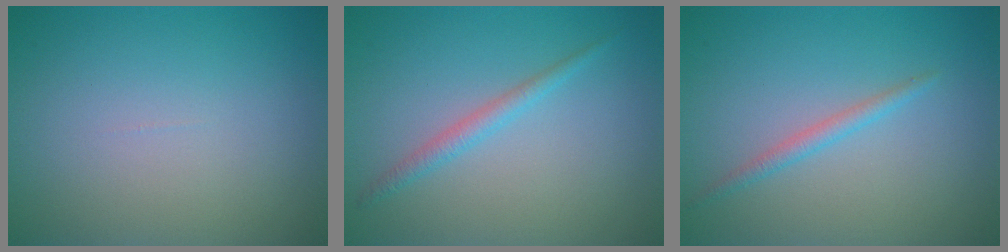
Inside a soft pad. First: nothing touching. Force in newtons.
{"total": 1.5, "press": 1.5, "slide": 0.1}
{"total": 1.3, "press": 1.3, "slide": 0.1}